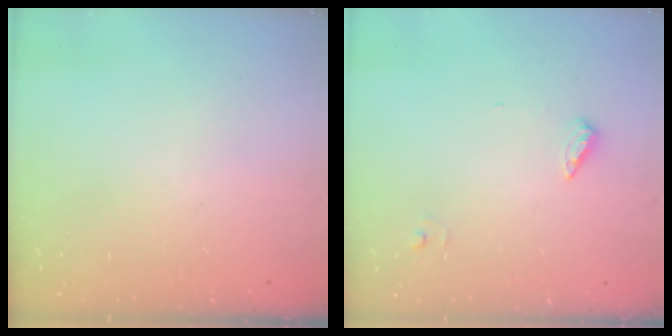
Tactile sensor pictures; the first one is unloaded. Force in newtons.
{"total": 5.9, "press": 5.8, "slide": 1.4}